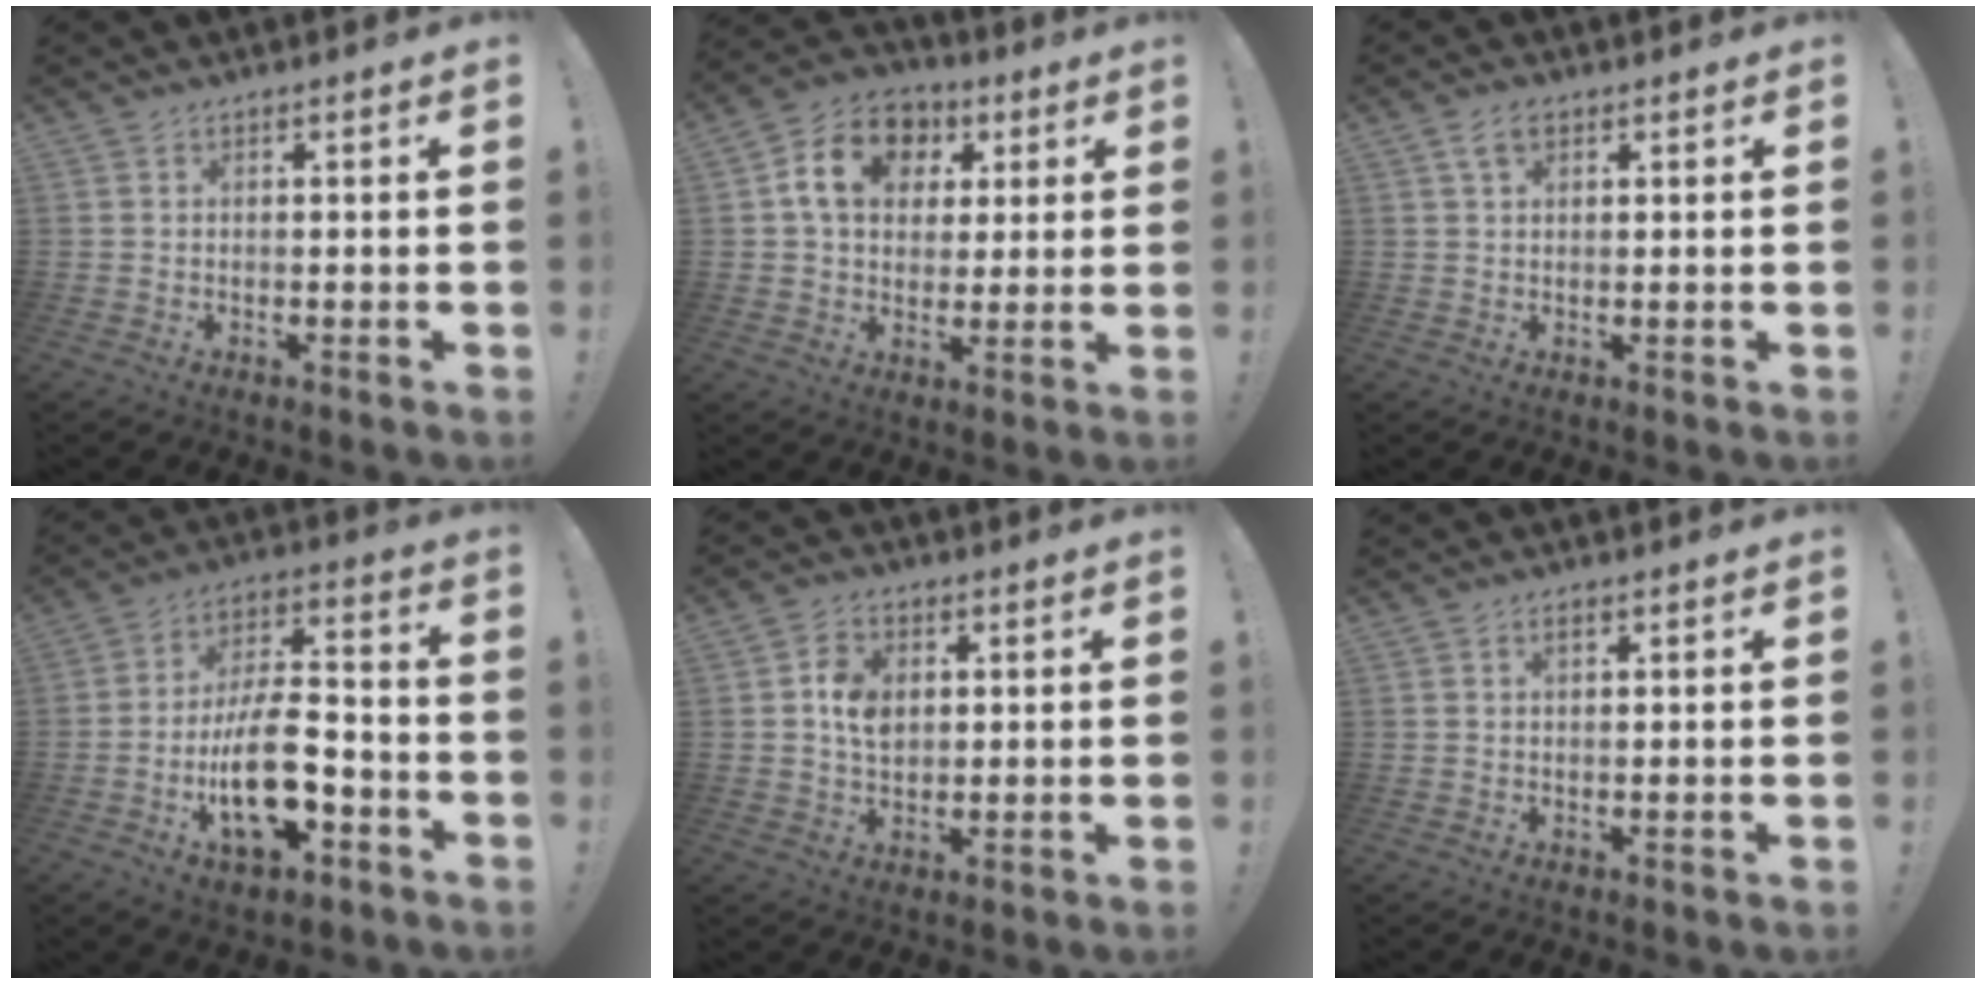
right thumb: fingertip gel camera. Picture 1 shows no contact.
{"total": 14.1, "force": [4.5, 11.0, 7.5], "torque": [-0.114, 0.001, 0.089]}
{"total": 4.0, "force": [2.0, 2.5, 2.4], "torque": [-0.038, 0.001, 0.036]}
{"total": 17.9, "force": [-6.1, 8.3, 14.6], "torque": [-0.259, 0.033, -0.099]}
{"total": 7.4, "force": [1.1, 5.6, 4.7], "torque": [-0.082, 0.006, 0.022]}
{"total": 1.2, "force": [0.7, 0.5, 0.9], "torque": [-0.017, 0.003, 0.011]}